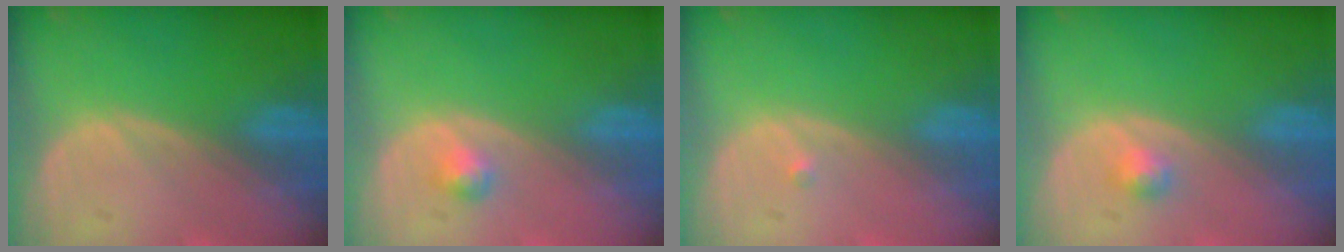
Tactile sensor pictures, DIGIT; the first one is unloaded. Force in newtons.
{"total": 1.5, "press": 1.5, "slide": 0.3}
{"total": 0.6, "press": 0.5, "slide": 0.4}
{"total": 1.7, "press": 1.4, "slide": 0.8}